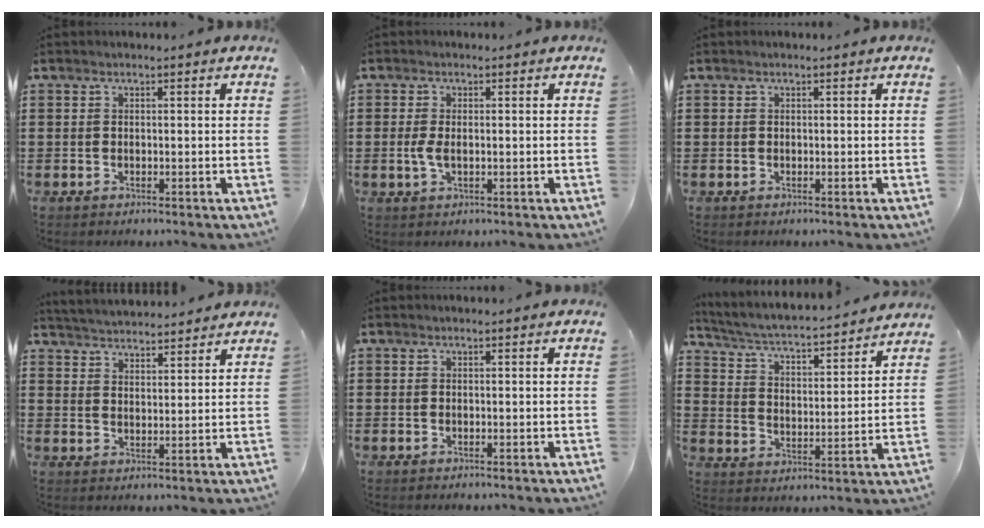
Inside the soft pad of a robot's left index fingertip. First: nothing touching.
{"total": 2.4, "force": [-0.3, 1.0, 2.1], "torque": [-0.055, -0.004, -0.010]}
{"total": 0.0}
{"total": 3.8, "force": [3.8, 0.1, 0.0], "torque": [-0.016, -0.017, 0.068]}
{"total": 0.0}
{"total": 3.6, "force": [3.3, 0.0, 1.2], "torque": [-0.043, -0.033, 0.046]}